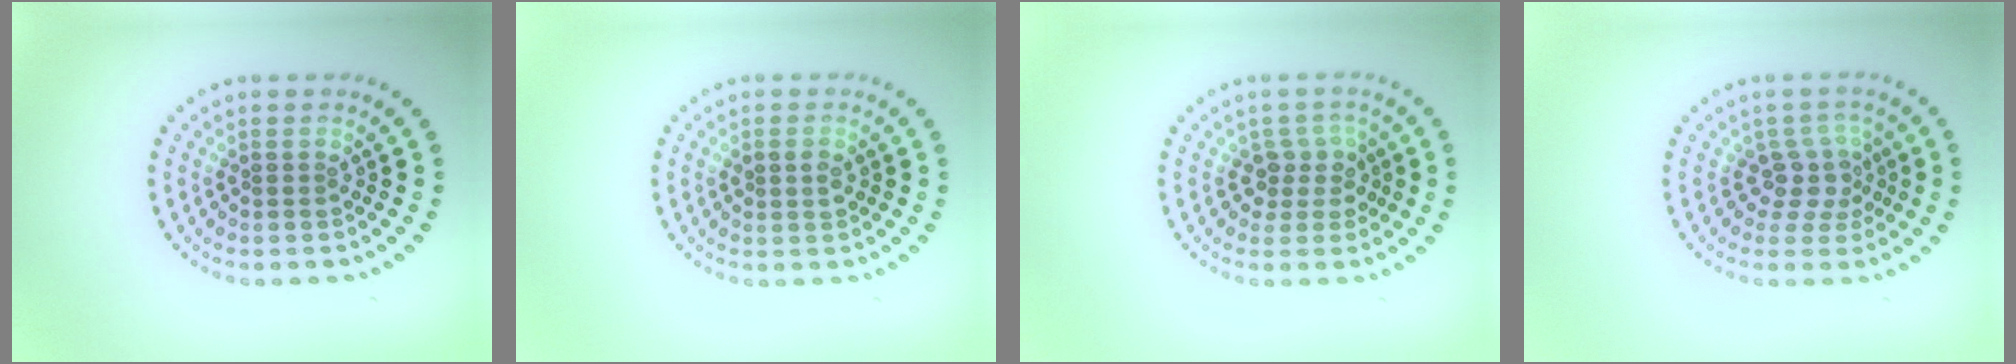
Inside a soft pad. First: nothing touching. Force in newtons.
{"total": 1.4, "press": 1.4, "slide": 0.3}
{"total": 2.4, "press": 2.0, "slide": 1.4}
{"total": 2.7, "press": 2.1, "slide": 1.7}